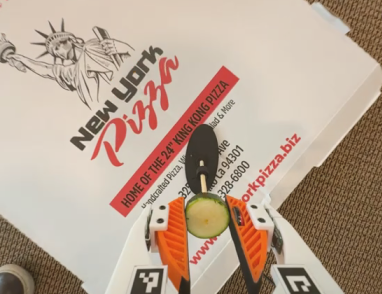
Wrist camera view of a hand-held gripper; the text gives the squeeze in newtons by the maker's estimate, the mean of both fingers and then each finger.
{"total": 7.1, "left": 7.1, "right": 7.2}